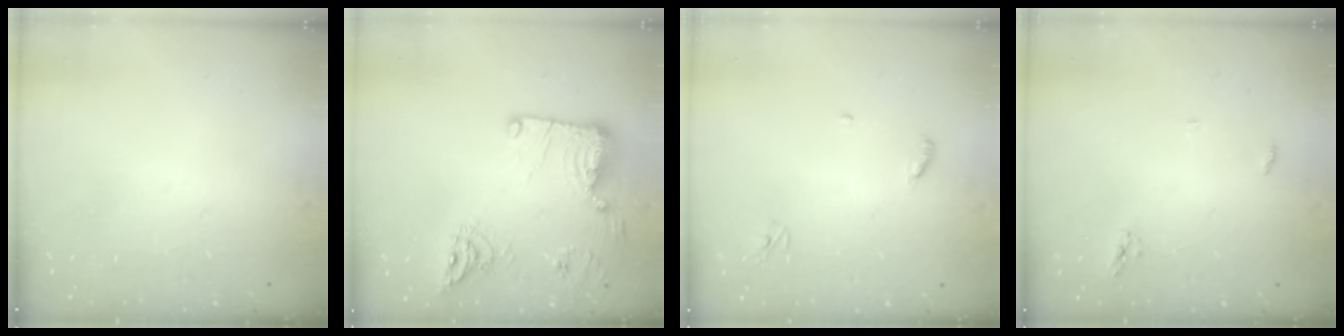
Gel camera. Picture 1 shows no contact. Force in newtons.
{"total": 19.0, "press": 18.6, "slide": 4.0}
{"total": 3.9, "press": 3.9, "slide": 0.3}
{"total": 3.8, "press": 3.8, "slide": 0.1}